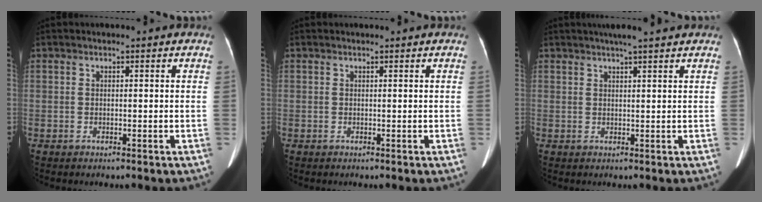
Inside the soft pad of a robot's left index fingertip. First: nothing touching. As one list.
[{"total": 0.0}, {"total": 5.6, "force": [4.7, 0.0, 3.1], "torque": [-0.047, 0.019, 0.066]}]